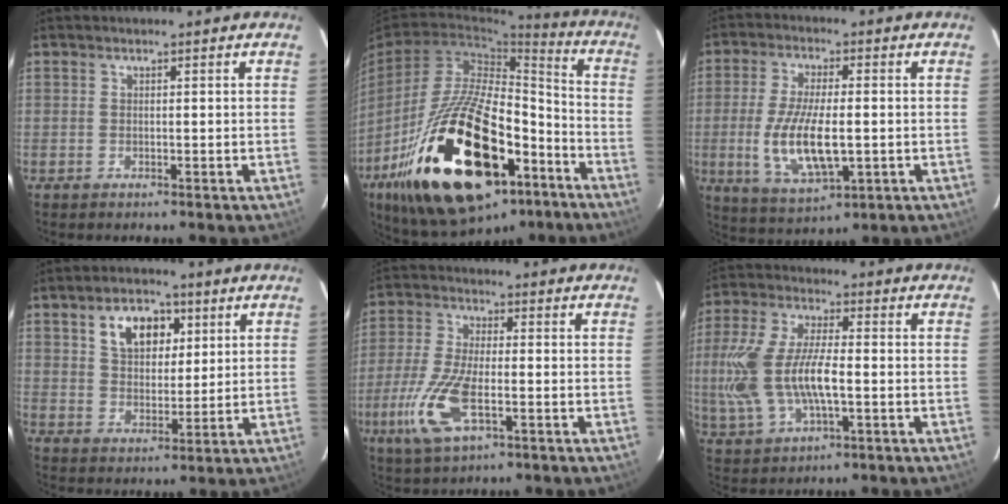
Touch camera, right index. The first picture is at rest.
{"total": 31.9, "force": [-16.1, 14.9, 23.2], "torque": [-0.419, -0.003, -0.240]}
{"total": 12.9, "force": [-1.9, 4.9, 11.8], "torque": [-0.239, -0.014, -0.028]}
{"total": 9.1, "force": [4.1, 5.9, 5.6], "torque": [-0.100, 0.019, 0.072]}
{"total": 11.9, "force": [-4.1, 4.6, 10.2], "torque": [-0.229, -0.012, -0.079]}
{"total": 16.2, "force": [-1.7, 7.4, 14.4], "torque": [-0.313, 0.000, -0.028]}